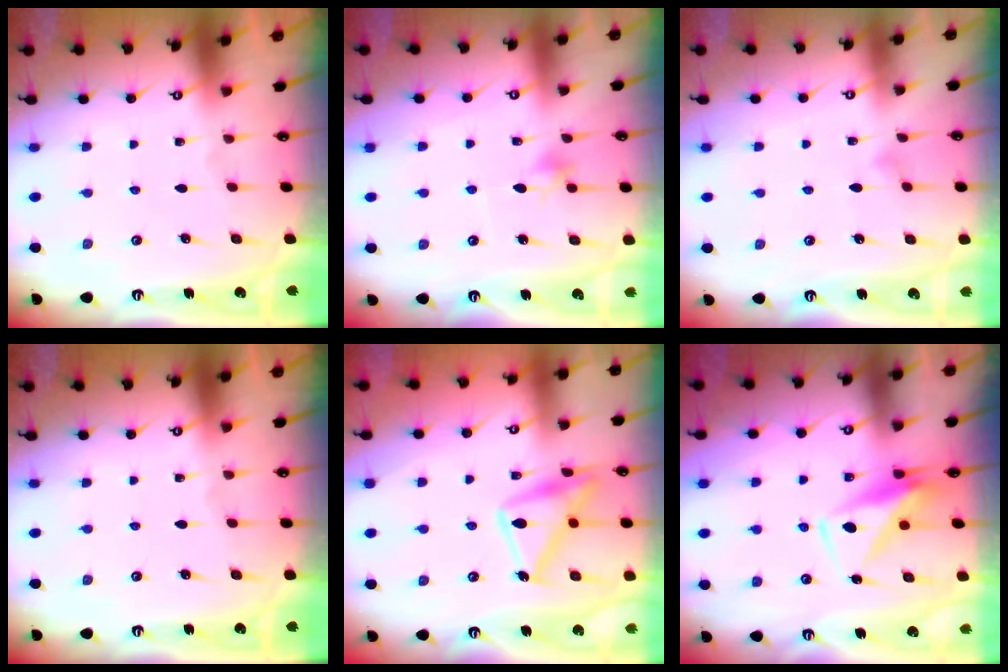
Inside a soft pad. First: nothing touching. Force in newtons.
{"total": 7.2, "press": 7.1, "slide": 1.2}
{"total": 5.4, "press": 5.4, "slide": 0.4}
{"total": 0.0}
{"total": 17.1, "press": 17.1, "slide": 1.2}
{"total": 7.2, "press": 7.2, "slide": 0.9}